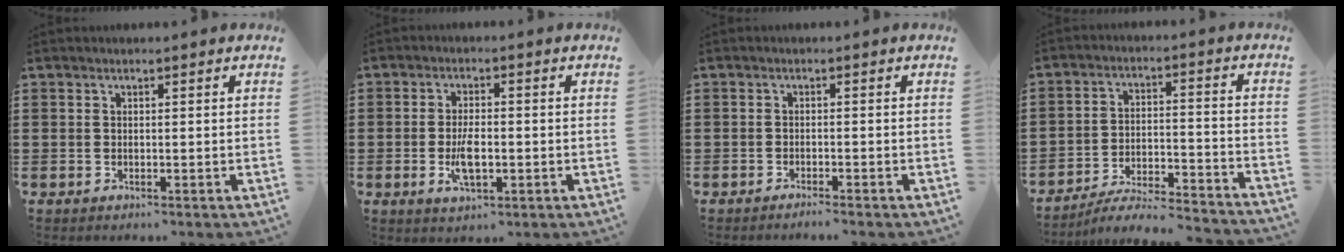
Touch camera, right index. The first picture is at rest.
{"total": 4.7, "force": [-1.0, 1.9, 4.1], "torque": [-0.085, 0.001, -0.019]}
{"total": 1.3, "force": [-1.2, -0.2, 0.3], "torque": [-0.006, 0.000, -0.024]}
{"total": 6.3, "force": [-5.9, 0.3, 2.2], "torque": [-0.037, 0.001, -0.116]}